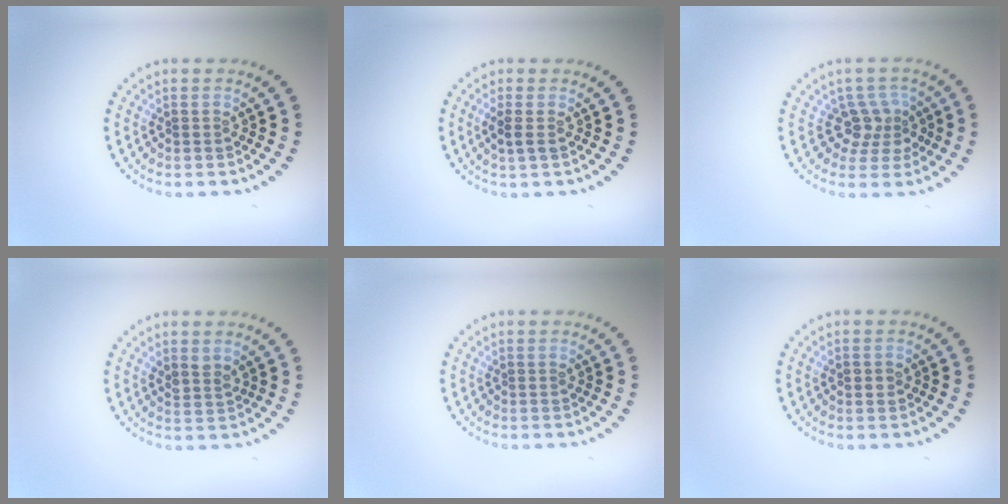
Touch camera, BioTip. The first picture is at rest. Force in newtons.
{"total": 1.1, "press": 1.0, "slide": 0.6}
{"total": 2.8, "press": 2.2, "slide": 1.7}
{"total": 1.3, "press": 1.1, "slide": 0.7}
{"total": 0.0}
{"total": 1.5, "press": 1.5, "slide": 0.1}